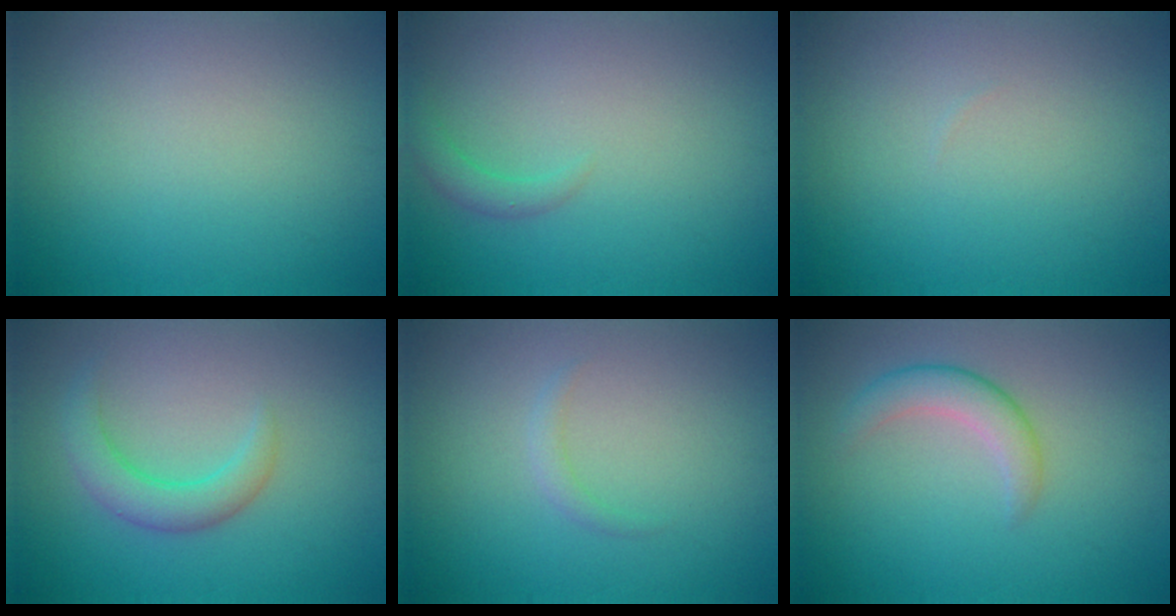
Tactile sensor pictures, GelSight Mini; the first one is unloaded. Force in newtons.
{"total": 1.4, "press": 1.4, "slide": 0.2}
{"total": 0.0}
{"total": 2.9, "press": 2.9, "slide": 0.3}
{"total": 0.8, "press": 0.8, "slide": 0.0}
{"total": 2.6, "press": 2.6, "slide": 0.1}